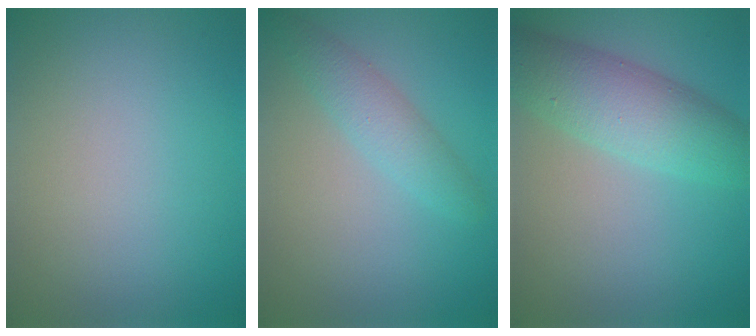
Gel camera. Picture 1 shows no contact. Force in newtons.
{"total": 2.7, "press": 2.7, "slide": 0.1}
{"total": 6.3, "press": 6.3, "slide": 0.2}